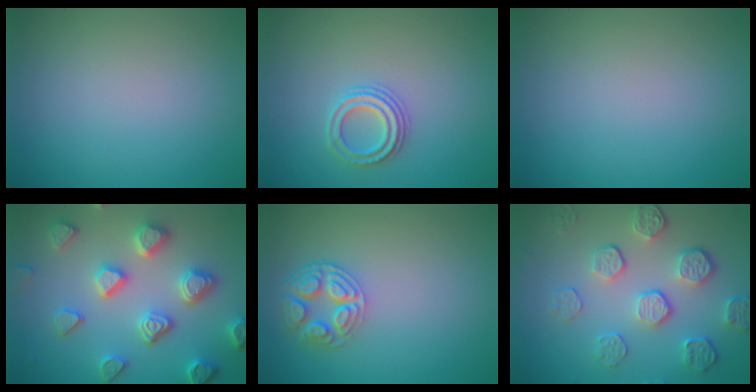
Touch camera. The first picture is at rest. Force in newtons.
{"total": 2.3, "press": 2.2, "slide": 0.8}
{"total": 0.0}
{"total": 5.1, "press": 4.9, "slide": 1.7}
{"total": 4.2, "press": 3.5, "slide": 2.3}
{"total": 5.3, "press": 3.8, "slide": 3.7}